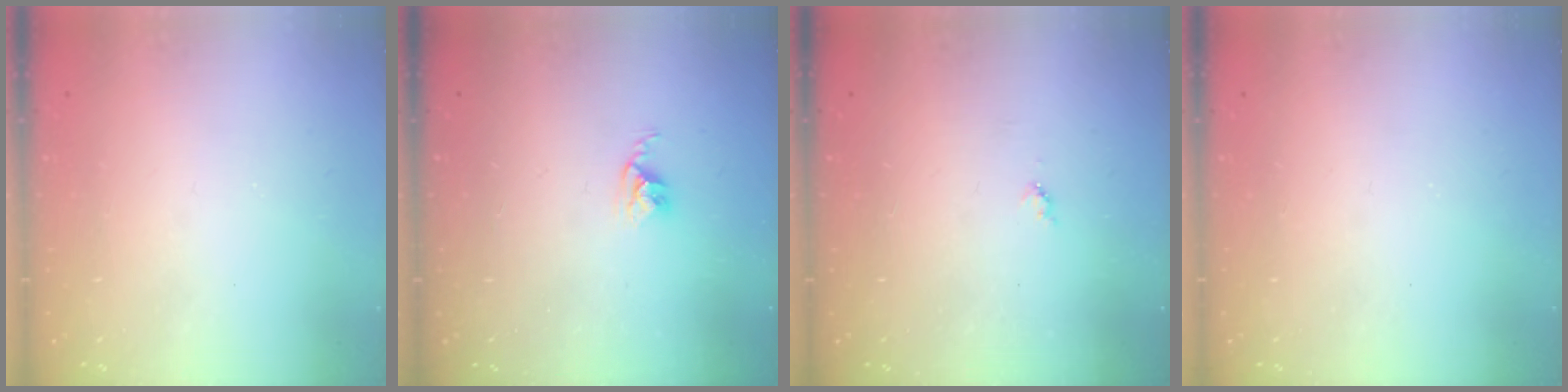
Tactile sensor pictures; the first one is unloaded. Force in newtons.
{"total": 2.8, "press": 2.7, "slide": 0.4}
{"total": 3.9, "press": 3.9, "slide": 0.4}
{"total": 0.0}